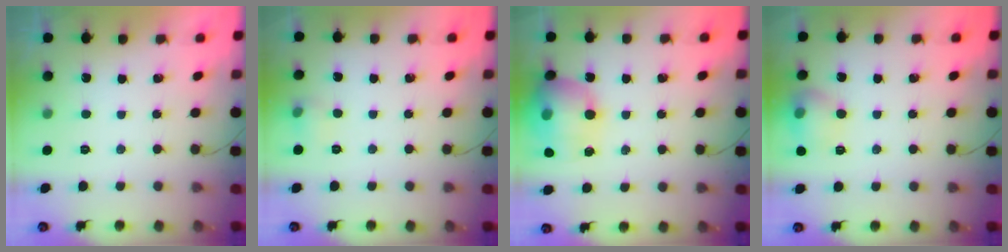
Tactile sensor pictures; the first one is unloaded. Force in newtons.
{"total": 5.9, "press": 5.8, "slide": 1.3}
{"total": 17.6, "press": 17.4, "slide": 2.6}
{"total": 10.1, "press": 10.1, "slide": 0.6}